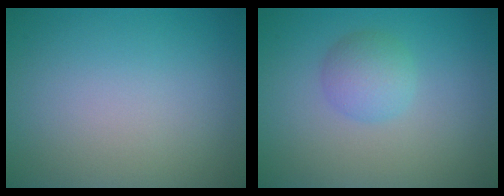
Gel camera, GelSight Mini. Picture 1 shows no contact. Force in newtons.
{"total": 2.5, "press": 2.5, "slide": 0.1}